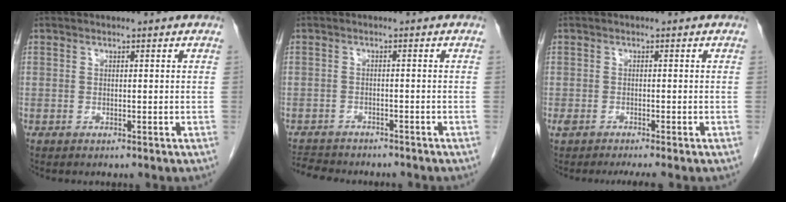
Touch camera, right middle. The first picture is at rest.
{"total": 7.1, "force": [-6.5, 2.0, 2.1], "torque": [-0.043, -0.003, -0.094]}
{"total": 3.7, "force": [-2.9, 0.4, 2.3], "torque": [-0.039, -0.004, -0.046]}